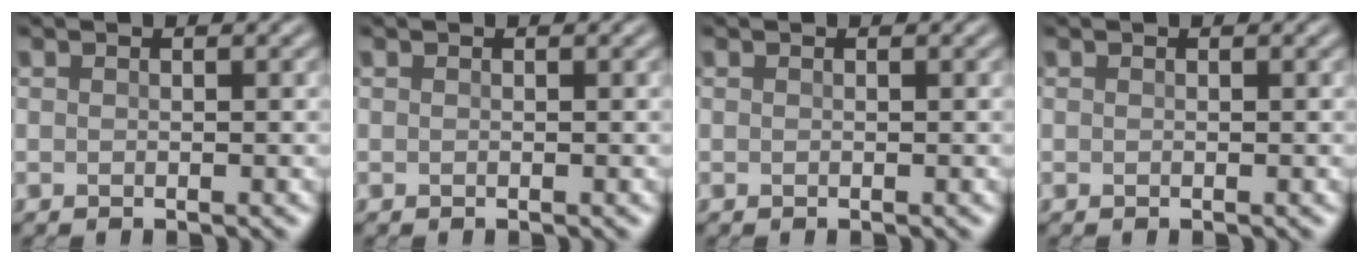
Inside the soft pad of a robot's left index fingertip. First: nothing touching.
{"total": 0.0}
{"total": 0.0}
{"total": 0.0}